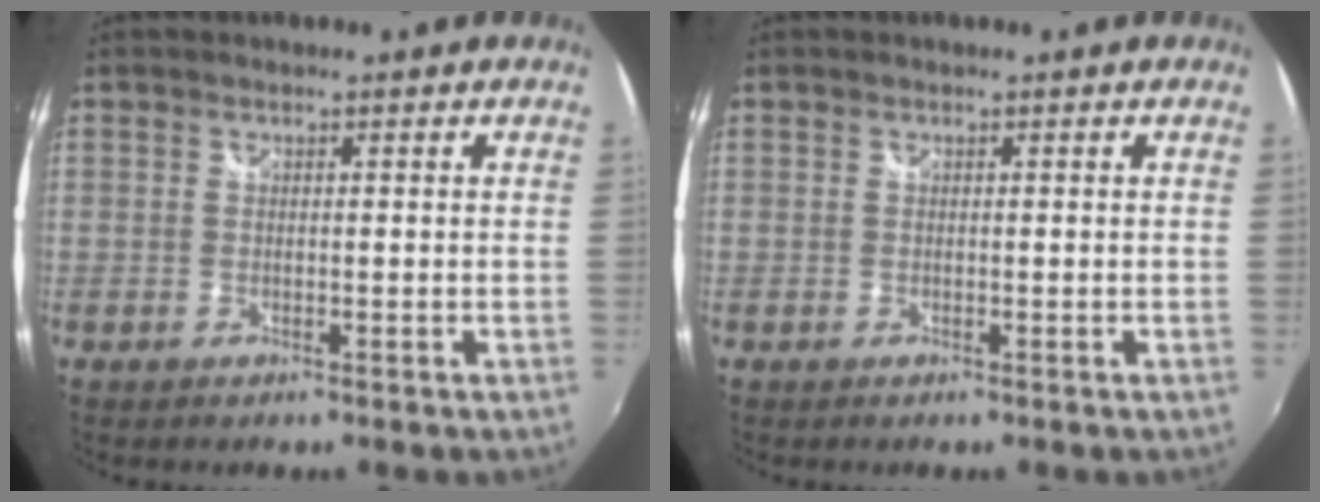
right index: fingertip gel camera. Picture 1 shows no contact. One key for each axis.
{"total": 0.0}